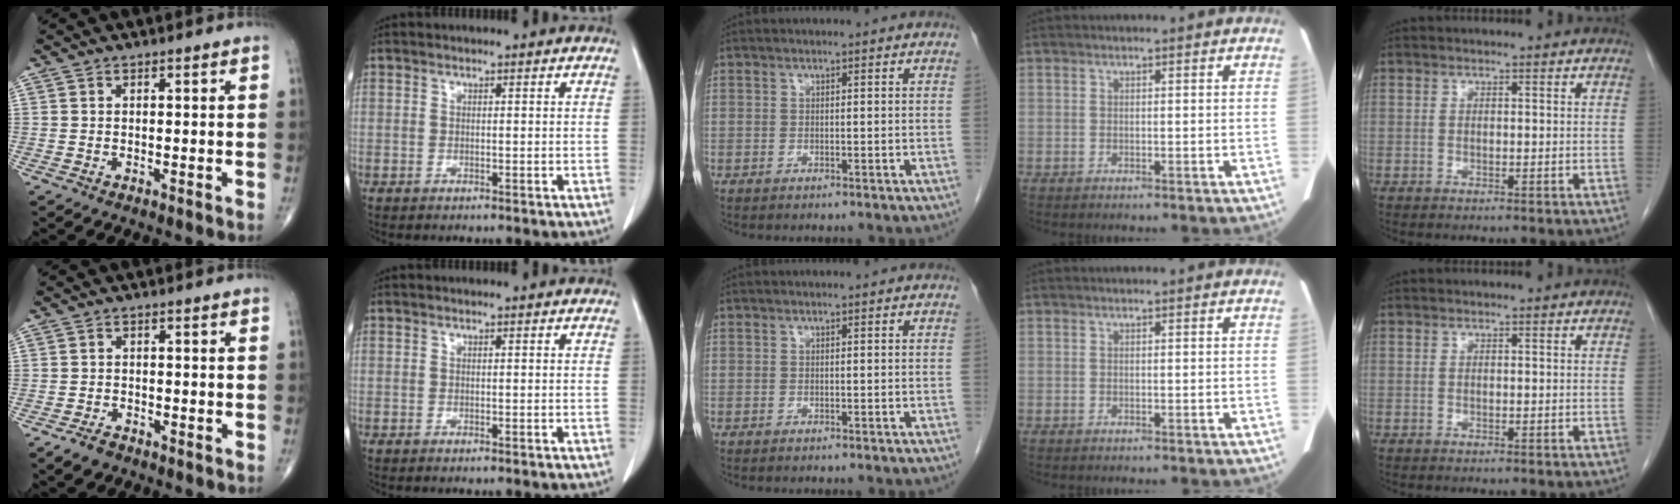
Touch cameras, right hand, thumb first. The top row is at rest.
{"thumb": {"total": 2.9, "force": [-2.1, 1.7, 1.2], "torque": [-0.023, 0.006, -0.032]}}